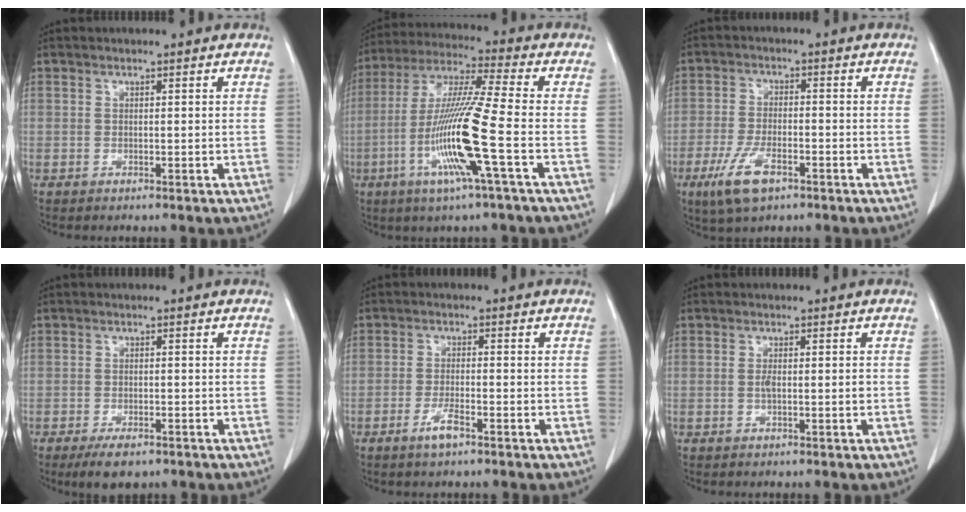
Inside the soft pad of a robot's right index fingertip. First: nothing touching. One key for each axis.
{"total": 14.9, "fx": -4.5, "fy": -1.0, "fz": 14.2, "tx": -0.289, "ty": -0.014, "tz": -0.094}
{"total": 7.4, "fx": -4.1, "fy": 2.6, "fz": 5.6, "tx": -0.119, "ty": -0.011, "tz": -0.070}
{"total": 4.5, "fx": -3.1, "fy": 1.7, "fz": 2.8, "tx": -0.047, "ty": -0.005, "tz": -0.046}
{"total": 3.3, "fx": -2.1, "fy": 0.6, "fz": 2.6, "tx": -0.051, "ty": -0.001, "tz": -0.038}
{"total": 1.8, "fx": -0.3, "fy": 0.4, "fz": 1.7, "tx": -0.033, "ty": -0.001, "tz": -0.004}